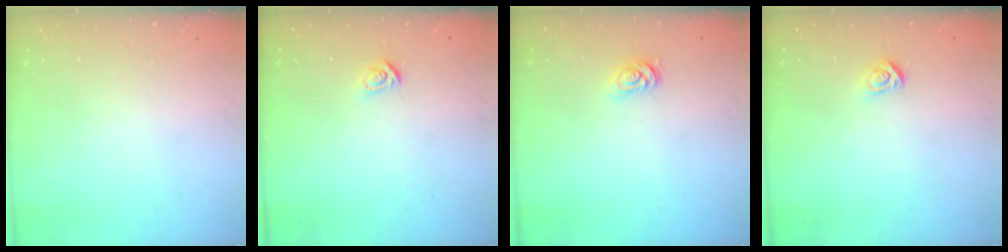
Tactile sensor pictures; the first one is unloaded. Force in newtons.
{"total": 3.0, "press": 2.9, "slide": 0.4}
{"total": 2.5, "press": 2.5, "slide": 0.3}
{"total": 3.6, "press": 3.6, "slide": 0.3}